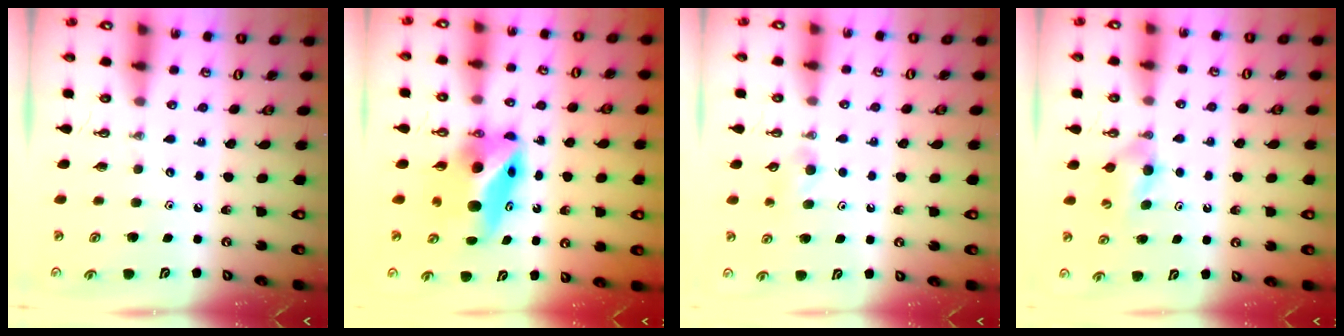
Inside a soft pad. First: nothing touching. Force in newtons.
{"total": 8.7, "press": 8.5, "slide": 1.8}
{"total": 3.6, "press": 3.4, "slide": 1.2}
{"total": 5.4, "press": 5.3, "slide": 1.2}